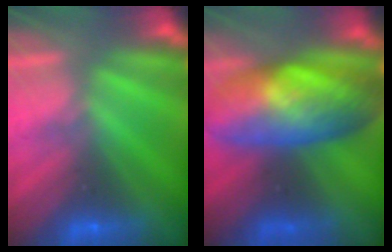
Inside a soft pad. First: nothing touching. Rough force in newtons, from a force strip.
{"total": 7.8}